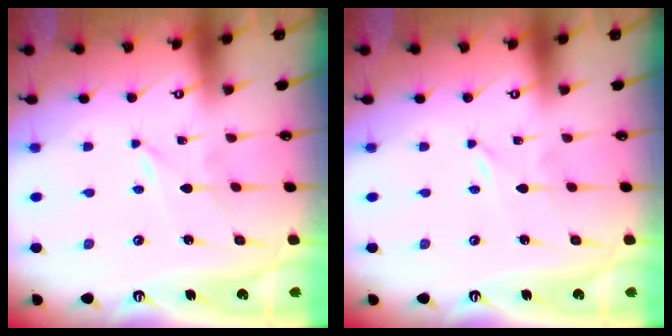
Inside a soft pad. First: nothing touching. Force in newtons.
{"total": 0.0}